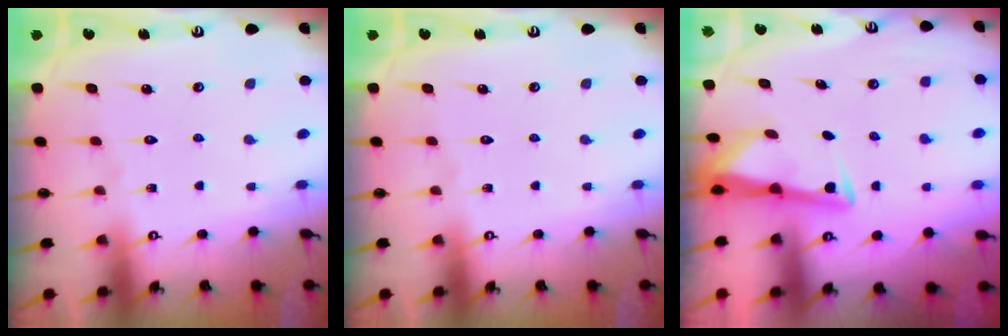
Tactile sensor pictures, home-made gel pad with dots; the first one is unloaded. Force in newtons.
{"total": 0.0}
{"total": 3.0, "press": 3.0, "slide": 0.3}